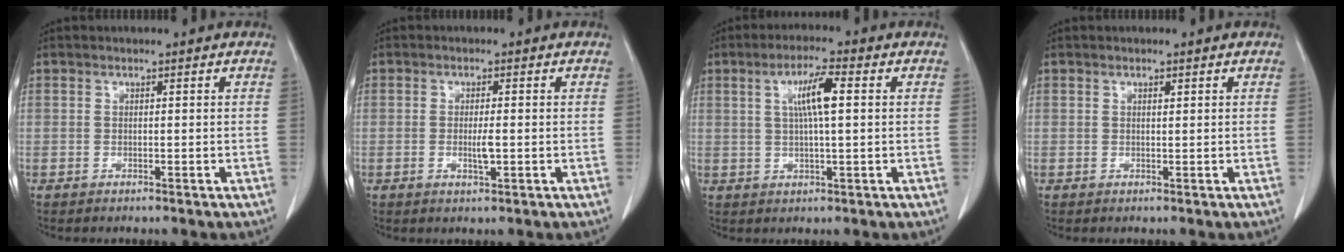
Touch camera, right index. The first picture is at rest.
{"total": 2.5, "force": [-0.5, 0.4, 2.4], "torque": [-0.049, -0.003, -0.007]}
{"total": 6.1, "force": [1.4, 0.5, 5.9], "torque": [-0.108, 0.006, 0.025]}
{"total": 0.6, "force": [0.4, 0.1, 0.5], "torque": [-0.011, -0.003, 0.006]}